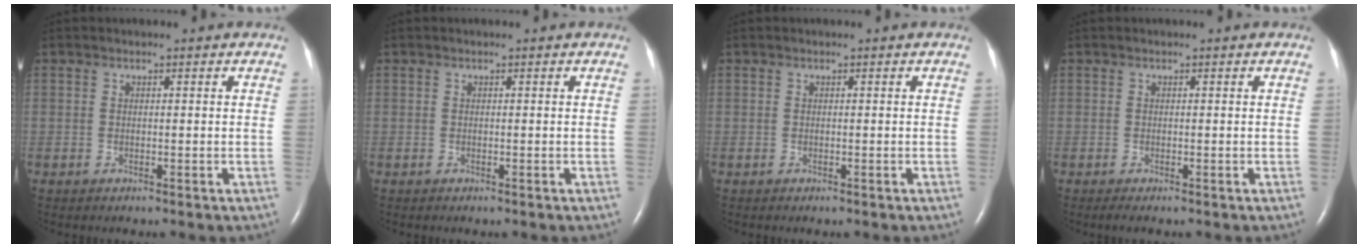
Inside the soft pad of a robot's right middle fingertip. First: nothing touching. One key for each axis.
{"total": 0.0}
{"total": 0.0}
{"total": 0.7, "fx": -0.5, "fy": 0.0, "fz": 0.5, "tx": -0.014, "ty": -0.002, "tz": -0.008}